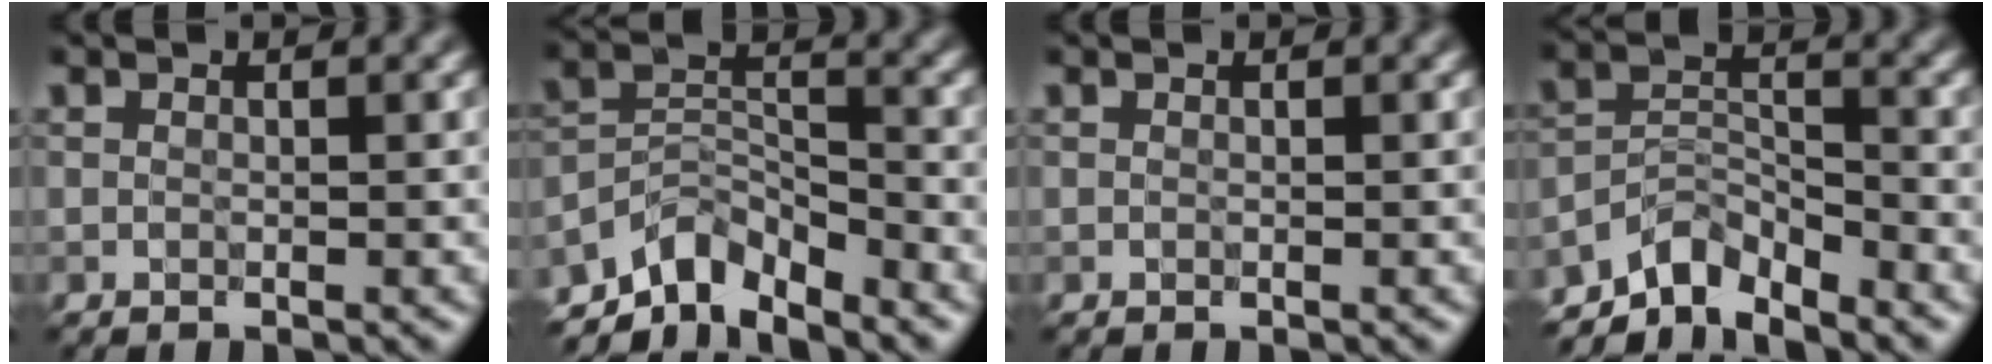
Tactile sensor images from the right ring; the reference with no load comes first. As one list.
[{"total": 5.6, "force": [-4.7, 2.1, 2.1], "torque": [-0.026, -0.001, -0.096]}, {"total": 0.0}, {"total": 4.5, "force": [-4.1, 1.4, 1.4], "torque": [-0.015, 0.002, -0.086]}]